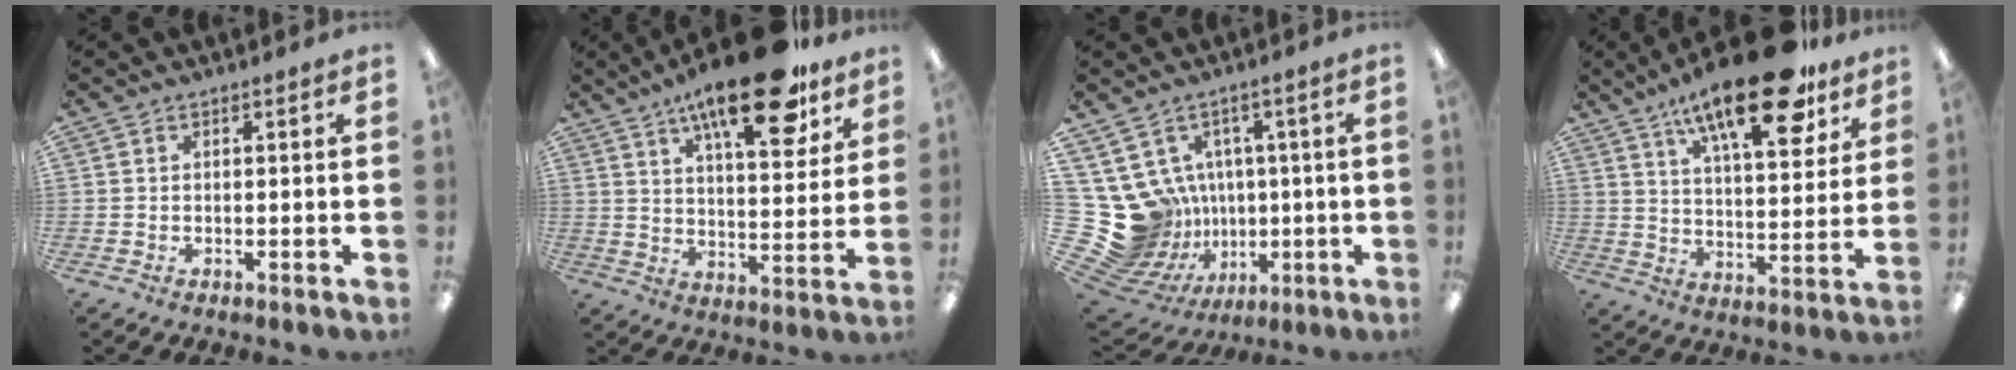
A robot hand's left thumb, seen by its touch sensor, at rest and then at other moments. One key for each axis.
{"total": 20.4, "fx": 13.5, "fy": 6.7, "fz": 13.8, "tx": -0.213, "ty": -0.069, "tz": 0.216}
{"total": 15.5, "fx": 0.9, "fy": 14.7, "fz": 5.0, "tx": -0.144, "ty": -0.027, "tz": 0.056}
{"total": 21.3, "fx": 14.1, "fy": 6.9, "fz": 14.5, "tx": -0.226, "ty": -0.075, "tz": 0.227}